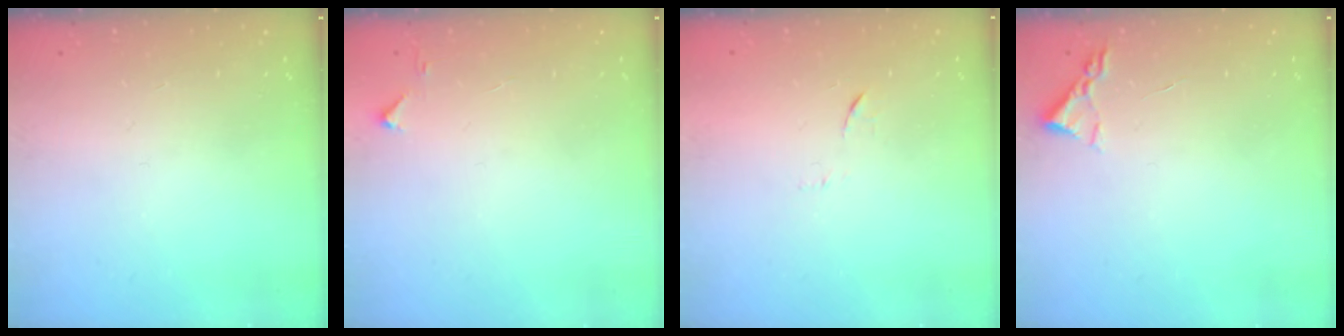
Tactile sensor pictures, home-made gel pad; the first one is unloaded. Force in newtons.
{"total": 2.8, "press": 2.8, "slide": 0.4}
{"total": 5.8, "press": 5.7, "slide": 0.4}
{"total": 2.2, "press": 2.2, "slide": 0.3}